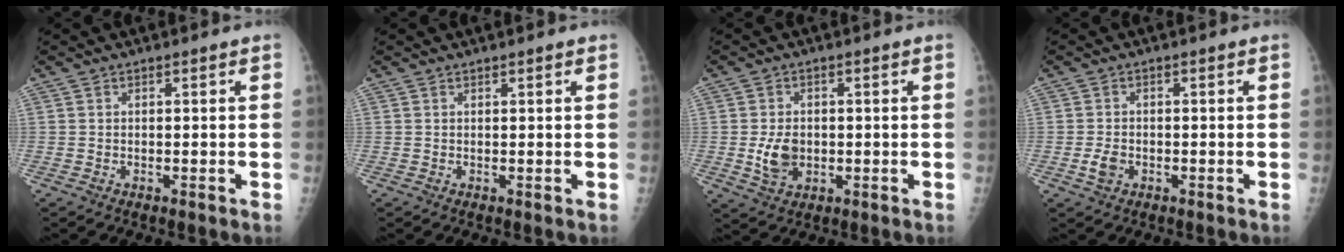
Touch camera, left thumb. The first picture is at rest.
{"total": 0.8, "force": [0.6, 0.1, 0.5], "torque": [-0.004, 0.000, 0.008]}
{"total": 5.6, "force": [-0.5, 4.1, 3.8], "torque": [-0.058, -0.004, -0.001]}
{"total": 2.7, "force": [-0.9, 1.9, 1.7], "torque": [-0.033, 0.001, -0.016]}